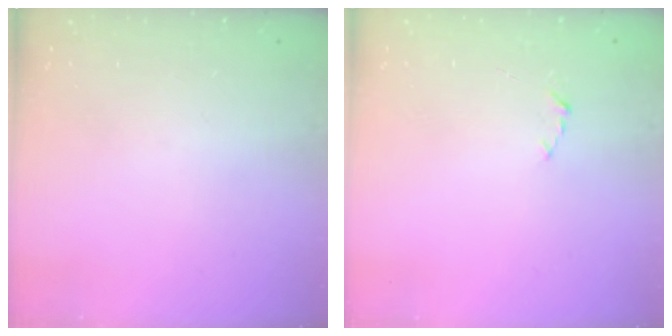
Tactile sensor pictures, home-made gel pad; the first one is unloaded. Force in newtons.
{"total": 2.2, "press": 2.1, "slide": 0.3}